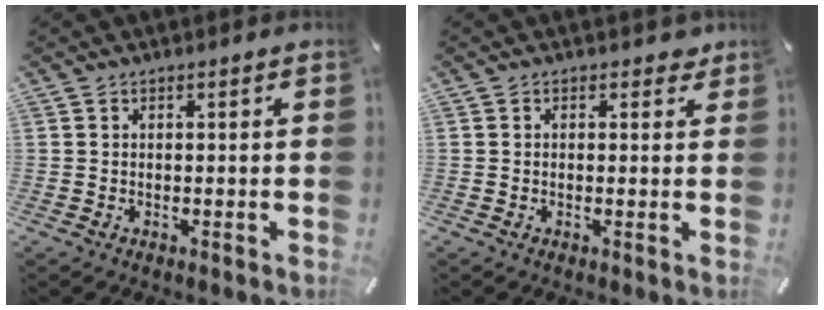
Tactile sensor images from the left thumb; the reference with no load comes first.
{"total": 1.5, "force": [0.7, 1.1, 0.7], "torque": [0.000, 0.000, 0.009]}